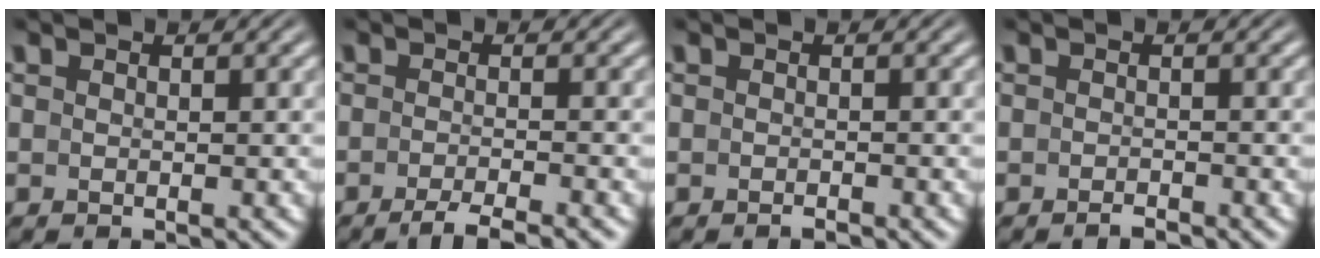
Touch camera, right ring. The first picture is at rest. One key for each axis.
{"total": 3.6, "fx": -3.1, "fy": 0.2, "fz": 1.8, "tx": -0.027, "ty": -0.003, "tz": -0.051}
{"total": 0.7, "fx": -0.7, "fy": -0.2, "fz": 0.1, "tx": -0.002, "ty": 0.000, "tz": -0.013}
{"total": 1.1, "fx": -1.1, "fy": -0.4, "fz": 0.1, "tx": -0.003, "ty": 0.000, "tz": -0.019}